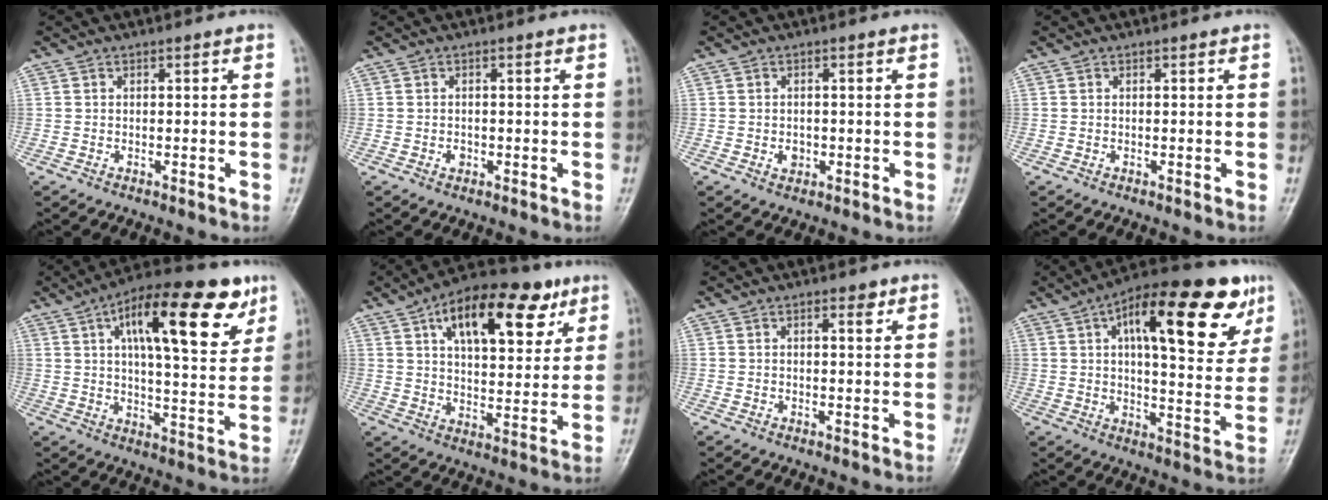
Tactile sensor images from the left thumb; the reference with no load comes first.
{"total": 1.2, "force": [-0.4, 1.0, 0.6], "torque": [-0.003, 0.002, -0.005]}
{"total": 2.0, "force": [-0.4, 1.6, 1.1], "torque": [-0.007, 0.002, -0.004]}
{"total": 0.0}
{"total": 20.8, "force": [9.6, 7.5, 16.8], "torque": [-0.219, -0.017, 0.143]}
{"total": 20.1, "force": [9.5, 9.6, 14.8], "torque": [-0.183, -0.012, 0.147]}
{"total": 2.0, "force": [1.1, 0.7, 1.5], "torque": [-0.015, -0.003, 0.014]}
{"total": 23.4, "force": [10.8, 8.8, 18.8], "torque": [-0.238, -0.010, 0.153]}